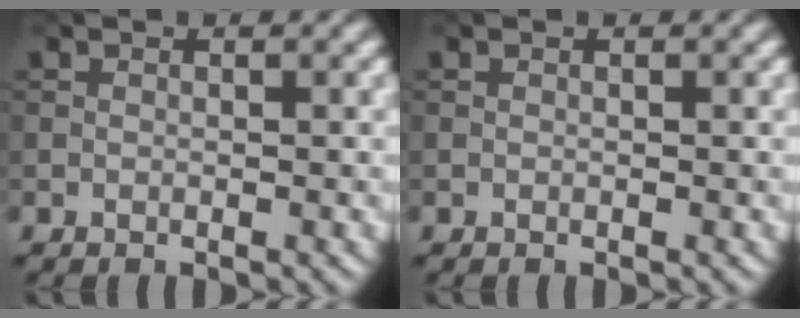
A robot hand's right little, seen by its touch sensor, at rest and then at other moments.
{"total": 0.0}